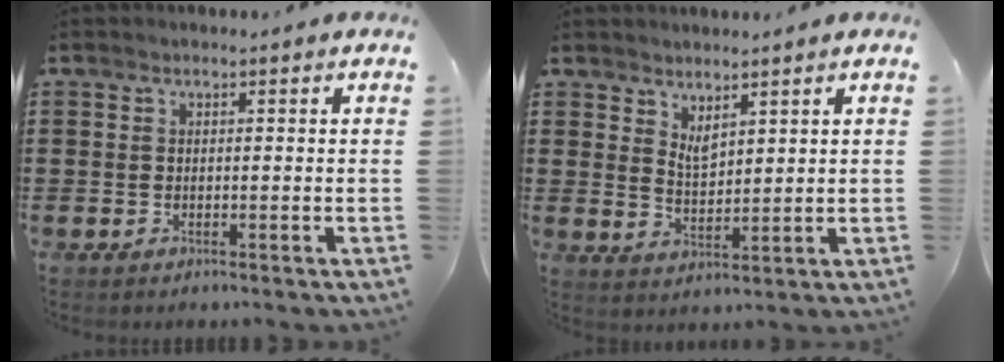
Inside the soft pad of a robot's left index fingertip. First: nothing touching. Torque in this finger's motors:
{"motor_torque": [0.37, -0.50, 0.06, 0.05]}